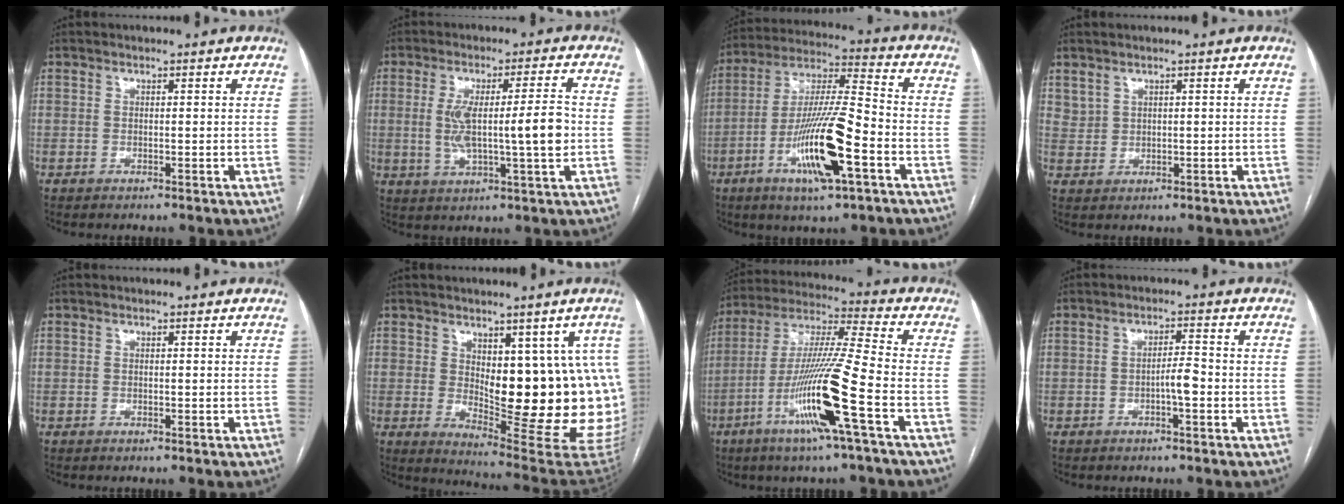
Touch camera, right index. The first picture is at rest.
{"total": 10.3, "force": [-0.4, 1.2, 10.2], "torque": [-0.183, 0.011, -0.004]}
{"total": 16.2, "force": [-6.3, 1.9, 14.8], "torque": [-0.288, -0.009, -0.111]}
{"total": 1.9, "force": [1.4, 1.3, 0.4], "torque": [-0.007, 0.004, 0.030]}
{"total": 0.0}
{"total": 17.6, "force": [1.9, 6.2, 16.4], "torque": [-0.166, -0.012, 0.042]}
{"total": 16.7, "force": [-6.7, -1.1, 15.3], "torque": [-0.308, -0.016, -0.129]}
{"total": 2.9, "force": [-1.1, 0.3, 2.6], "torque": [-0.040, 0.004, -0.019]}